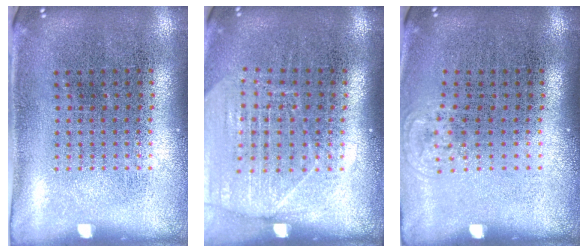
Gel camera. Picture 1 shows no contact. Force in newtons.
{"total": 1.7, "press": 1.5, "slide": 0.8}
{"total": 0.6, "press": 0.4, "slide": 0.3}